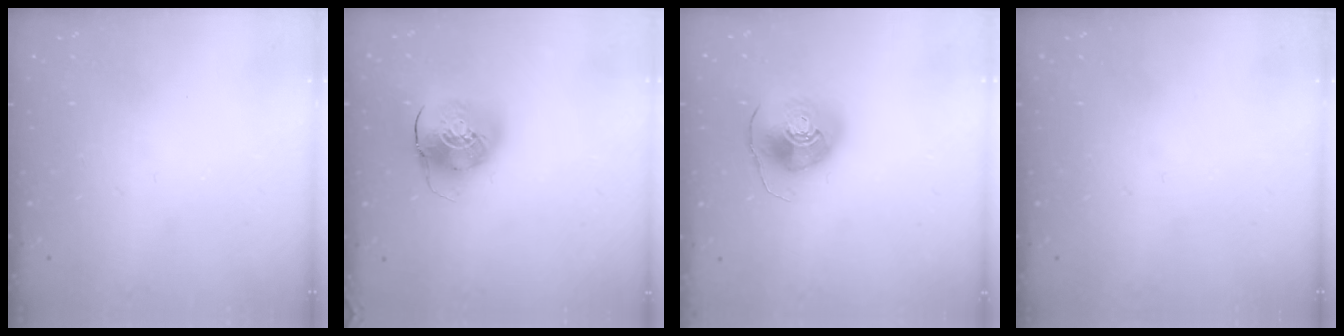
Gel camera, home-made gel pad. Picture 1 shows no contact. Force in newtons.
{"total": 10.5, "press": 10.4, "slide": 1.8}
{"total": 10.3, "press": 10.2, "slide": 1.5}
{"total": 0.0}